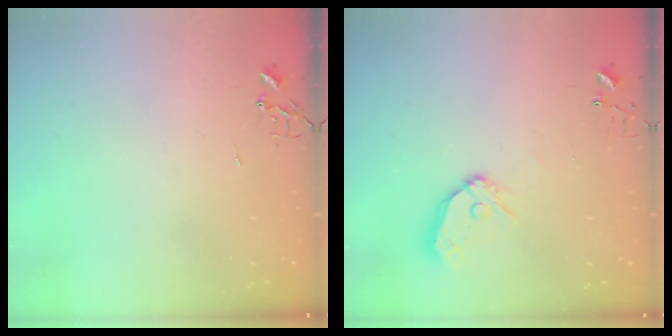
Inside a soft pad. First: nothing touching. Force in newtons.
{"total": 9.9, "press": 9.8, "slide": 1.3}